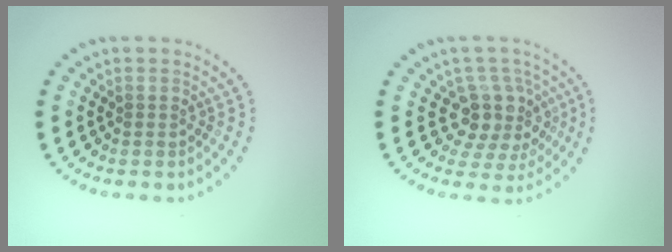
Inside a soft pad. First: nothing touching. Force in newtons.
{"total": 4.0, "press": 3.1, "slide": 2.4}